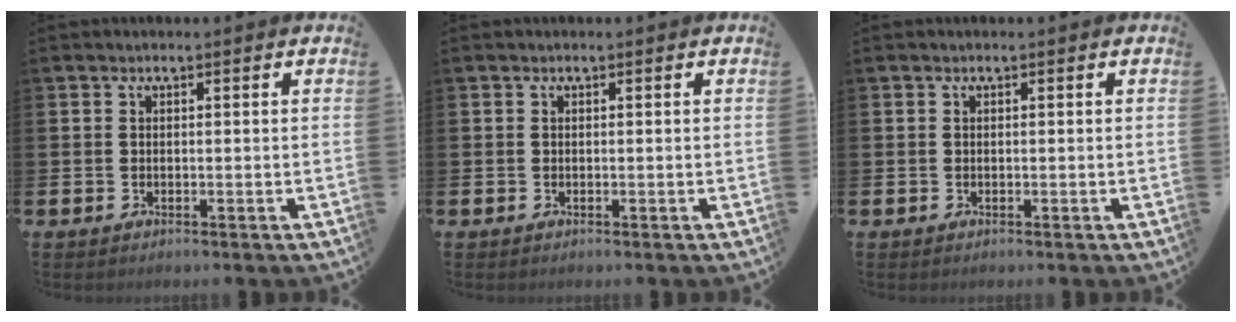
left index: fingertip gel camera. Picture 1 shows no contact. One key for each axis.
{"total": 0.0}
{"total": 0.0}